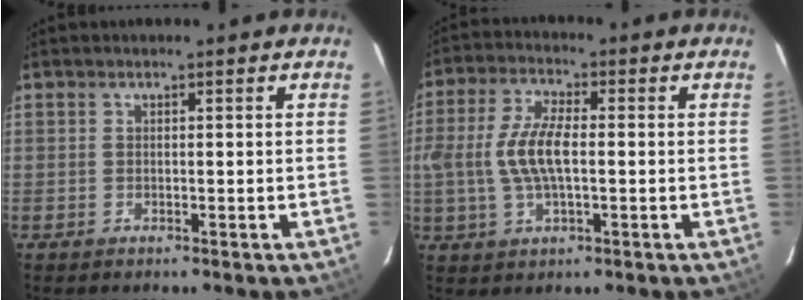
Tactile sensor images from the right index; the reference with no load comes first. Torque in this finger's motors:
{"motor_torque": [0.43, -0.04, 0.33, 0.15]}